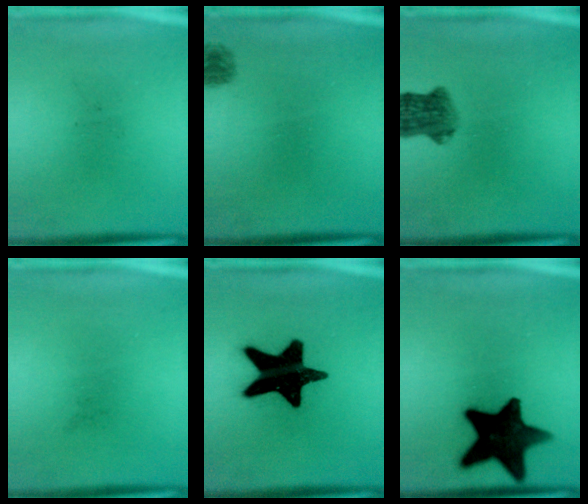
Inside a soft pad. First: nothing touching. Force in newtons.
{"total": 1.4}
{"total": 5.5}
{"total": 0.0}
{"total": 19.7}
{"total": 17.4}